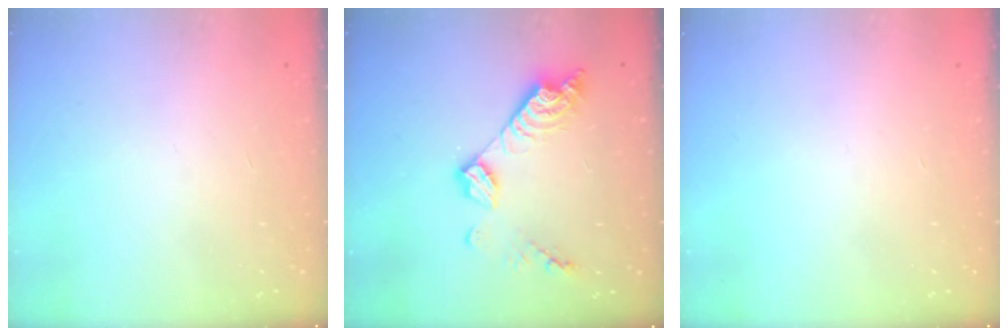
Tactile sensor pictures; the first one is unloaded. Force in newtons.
{"total": 11.4, "press": 11.3, "slide": 0.9}
{"total": 0.0}